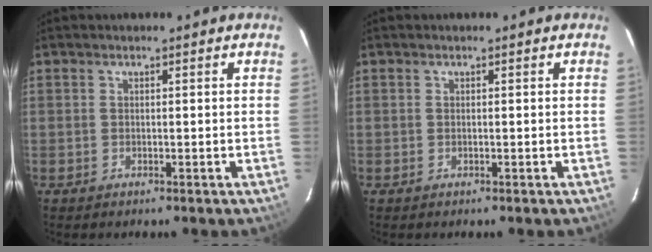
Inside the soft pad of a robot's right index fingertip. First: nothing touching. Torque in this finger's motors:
{"motor_torque": [0.00, 0.00, 0.01, 0.00]}